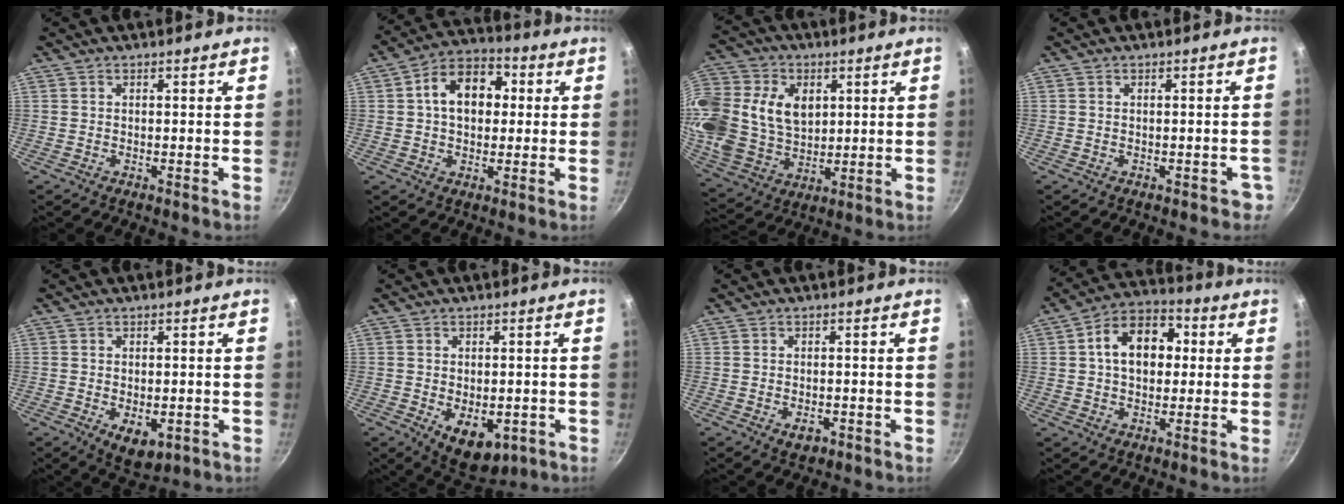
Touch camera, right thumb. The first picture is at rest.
{"total": 11.7, "force": [1.7, 8.3, 8.1], "torque": [-0.088, 0.025, 0.011]}
{"total": 25.8, "force": [6.1, 19.5, 15.7], "torque": [-0.366, 0.026, 0.121]}
{"total": 2.0, "force": [-1.0, 1.2, 1.2], "torque": [0.004, 0.022, 0.000]}
{"total": 6.4, "force": [-1.6, 3.8, 4.9], "torque": [-0.058, -0.007, -0.012]}
{"total": 9.1, "force": [-2.4, 5.6, 6.8], "torque": [-0.069, -0.003, -0.017]}
{"total": 3.0, "force": [-1.2, 1.9, 2.0], "torque": [-0.028, 0.005, -0.013]}
{"total": 12.8, "force": [1.9, 9.0, 8.9], "torque": [-0.098, 0.024, 0.014]}